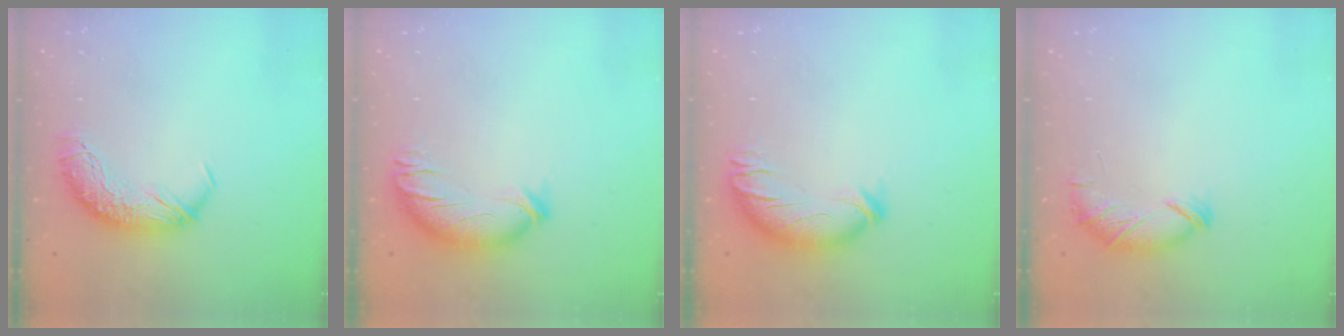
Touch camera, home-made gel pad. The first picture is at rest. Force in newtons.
{"total": 2.8, "press": 2.0, "slide": 2.0}
{"total": 2.8, "press": 2.0, "slide": 2.0}
{"total": 6.4, "press": 6.4, "slide": 0.6}